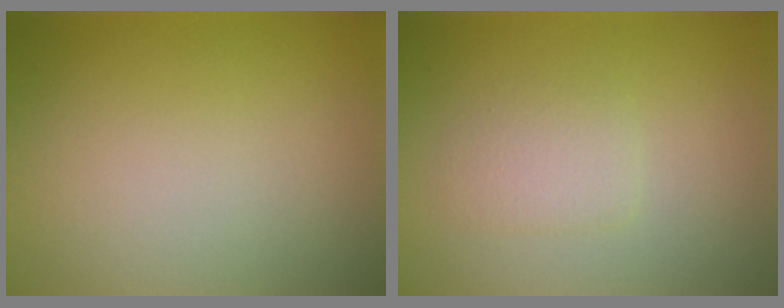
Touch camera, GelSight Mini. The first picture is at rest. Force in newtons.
{"total": 1.7, "press": 1.7, "slide": 0.3}